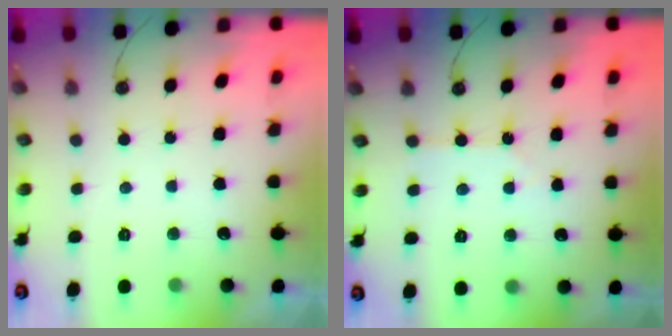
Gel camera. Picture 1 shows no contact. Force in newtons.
{"total": 2.6, "press": 2.6, "slide": 0.5}